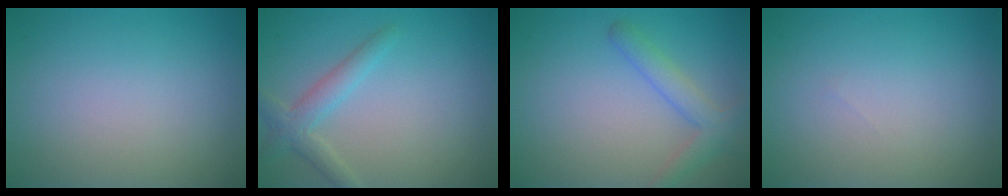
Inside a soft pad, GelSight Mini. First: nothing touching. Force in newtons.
{"total": 2.5, "press": 2.5, "slide": 0.1}
{"total": 2.3, "press": 2.3, "slide": 0.2}
{"total": 0.0}